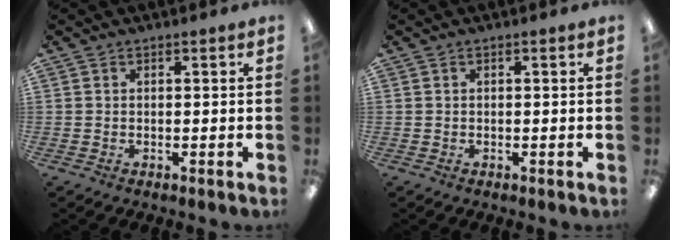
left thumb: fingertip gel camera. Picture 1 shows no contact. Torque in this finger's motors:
{"motor_torque": [0.00, 0.00, -0.04, 0.04, 0.00]}